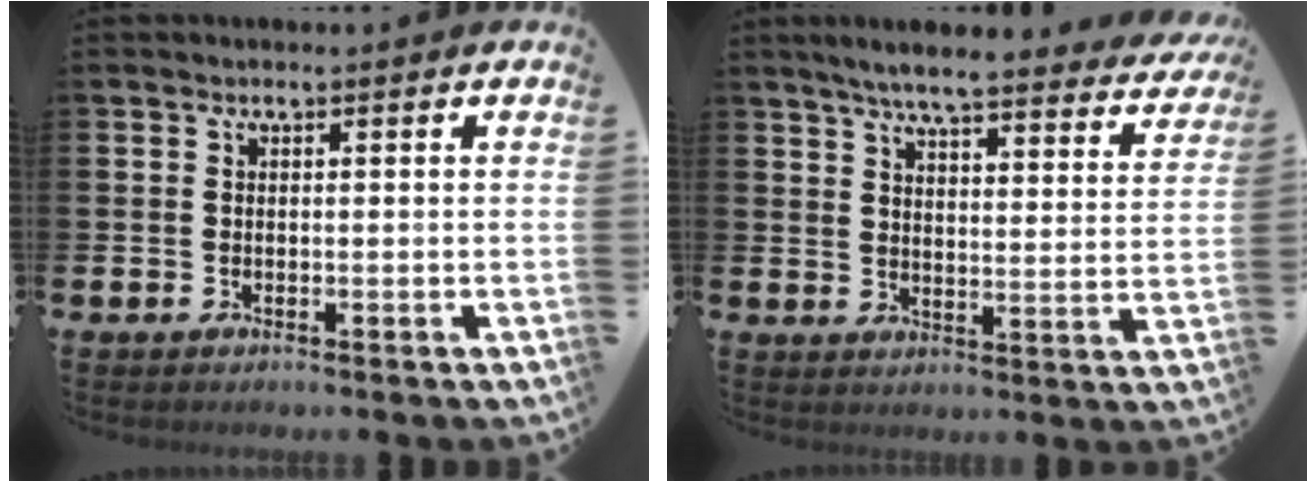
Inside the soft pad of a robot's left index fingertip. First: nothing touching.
{"total": 6.2, "force": [5.6, 0.5, 2.6], "torque": [-0.057, -0.040, 0.090]}